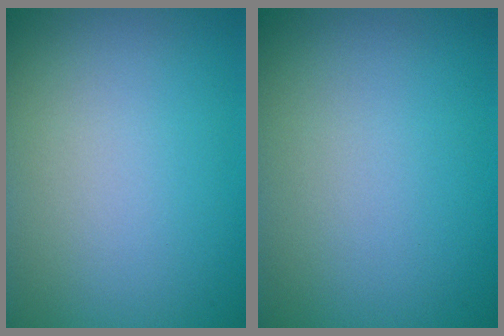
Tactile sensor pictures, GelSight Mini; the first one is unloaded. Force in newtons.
{"total": 0.0}